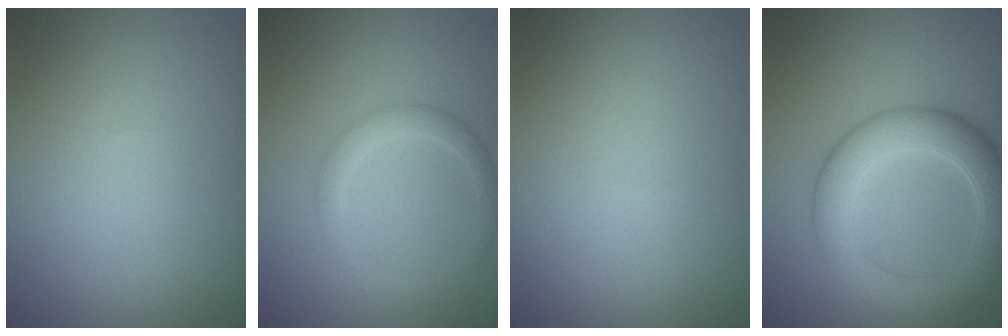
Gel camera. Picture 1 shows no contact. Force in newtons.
{"total": 2.0, "press": 2.0, "slide": 0.2}
{"total": 0.0}
{"total": 6.3, "press": 6.3, "slide": 0.1}